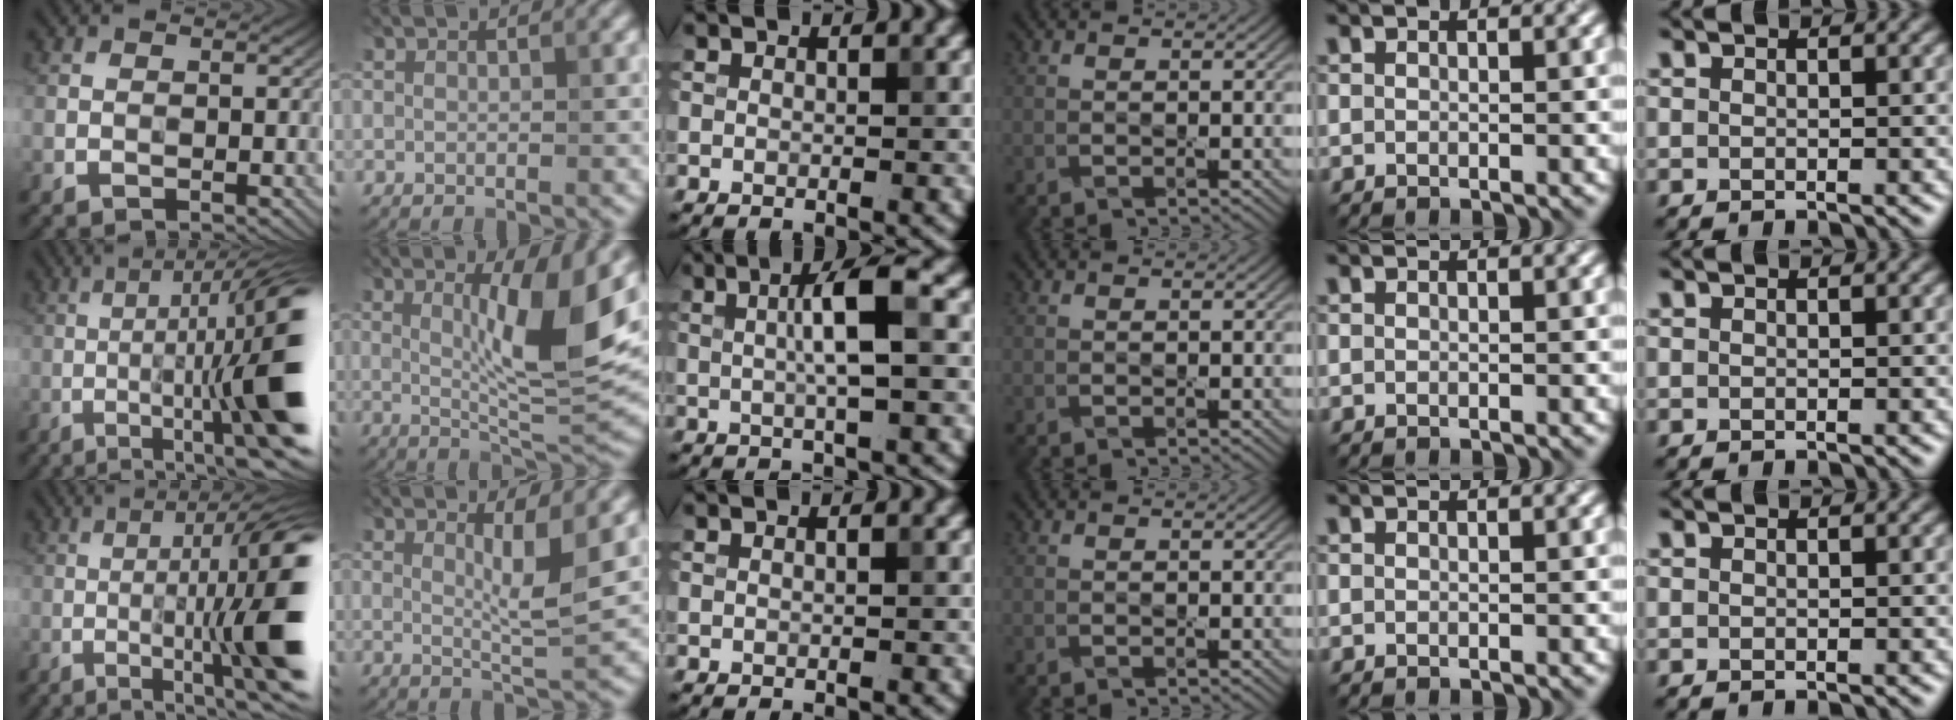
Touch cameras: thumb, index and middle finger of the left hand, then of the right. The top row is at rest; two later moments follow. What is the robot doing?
{"motion": "press", "object": "grip strengthener"}